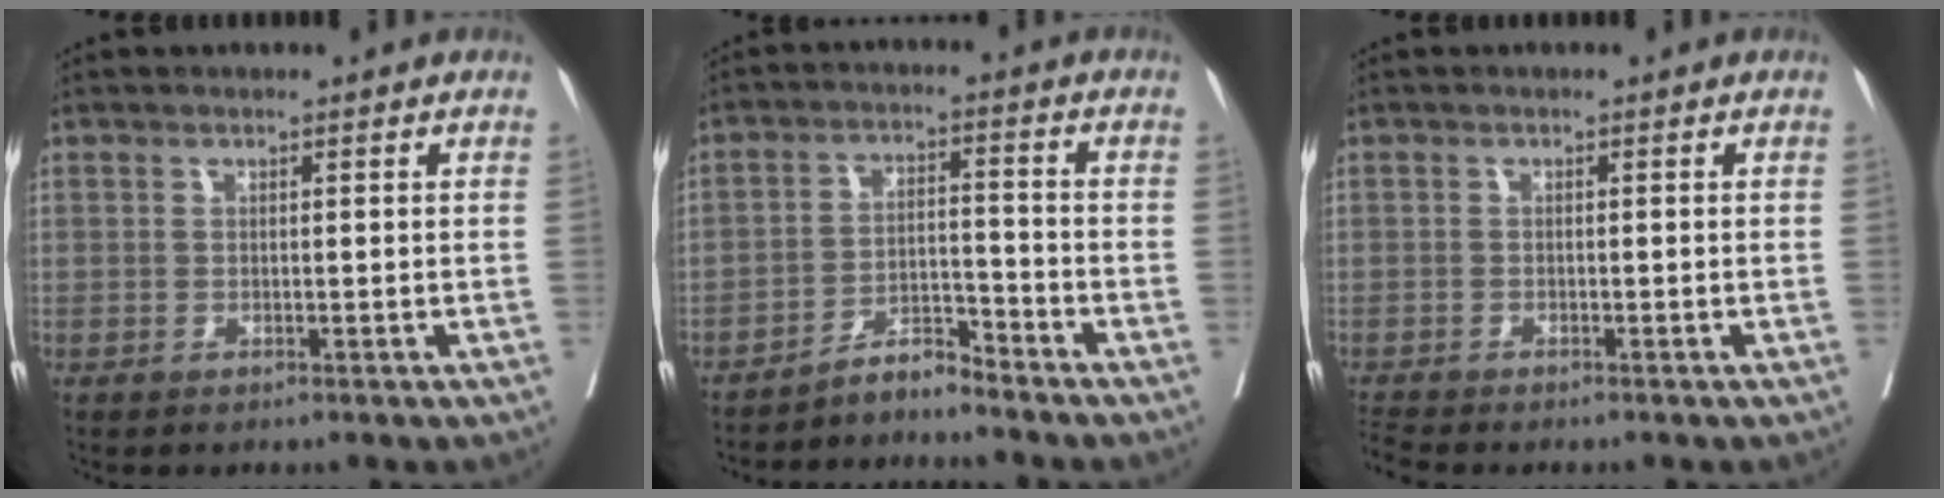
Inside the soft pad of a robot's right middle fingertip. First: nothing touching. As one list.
[{"total": 4.2, "force": [-4.1, 0.0, 0.6], "torque": [-0.005, -0.006, -0.075]}, {"total": 2.4, "force": [-2.3, -0.4, 0.2], "torque": [-0.008, -0.013, -0.045]}]